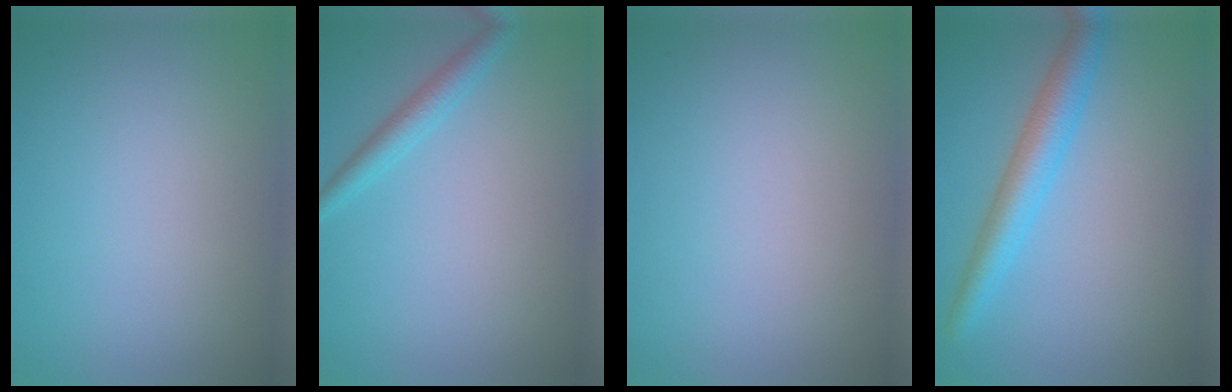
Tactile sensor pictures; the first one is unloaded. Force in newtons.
{"total": 2.1, "press": 2.1, "slide": 0.1}
{"total": 0.0}
{"total": 4.0, "press": 4.0, "slide": 0.2}